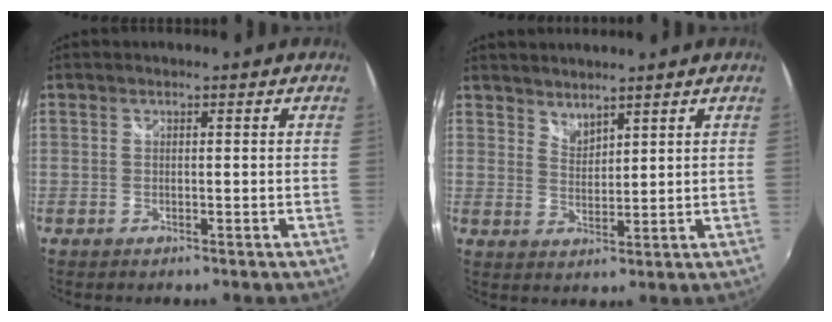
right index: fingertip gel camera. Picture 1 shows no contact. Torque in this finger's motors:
{"motor_torque": [-0.22, 0.26, -0.05, 0.01]}